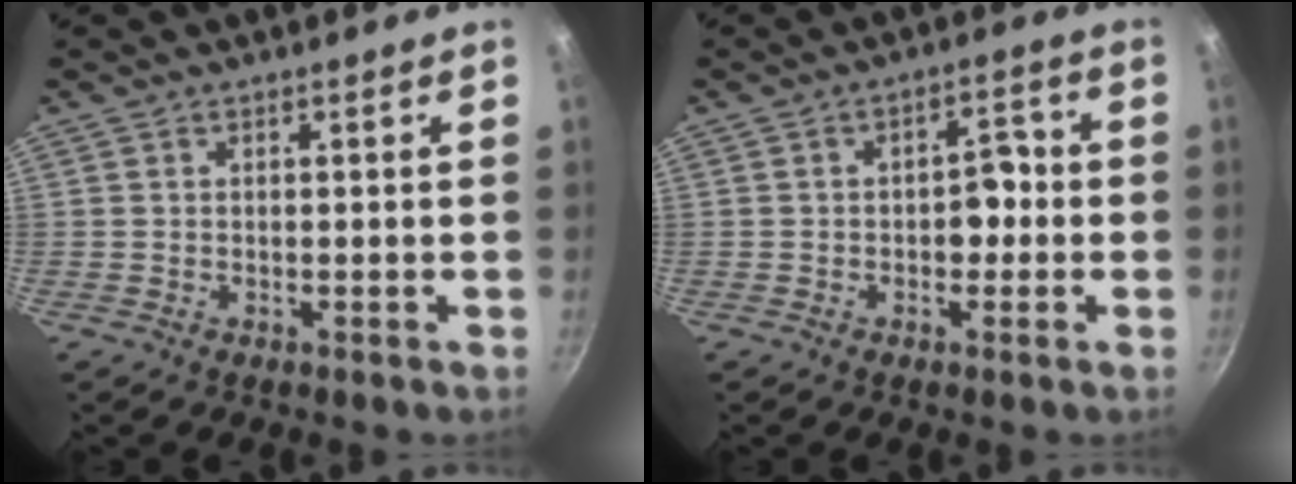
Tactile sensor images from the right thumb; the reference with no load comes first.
{"total": 4.8, "force": [-0.8, 3.1, 3.5], "torque": [-0.011, 0.019, -0.013]}